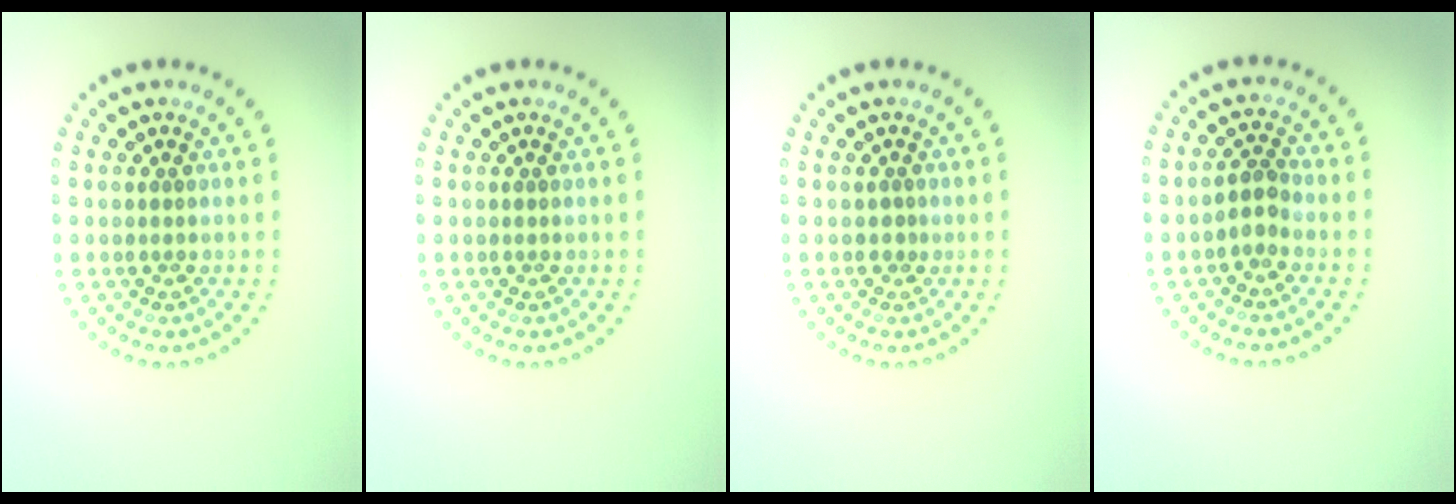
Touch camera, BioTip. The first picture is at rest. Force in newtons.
{"total": 0.0}
{"total": 0.6, "press": 0.3, "slide": 0.5}
{"total": 1.7, "press": 1.4, "slide": 0.9}